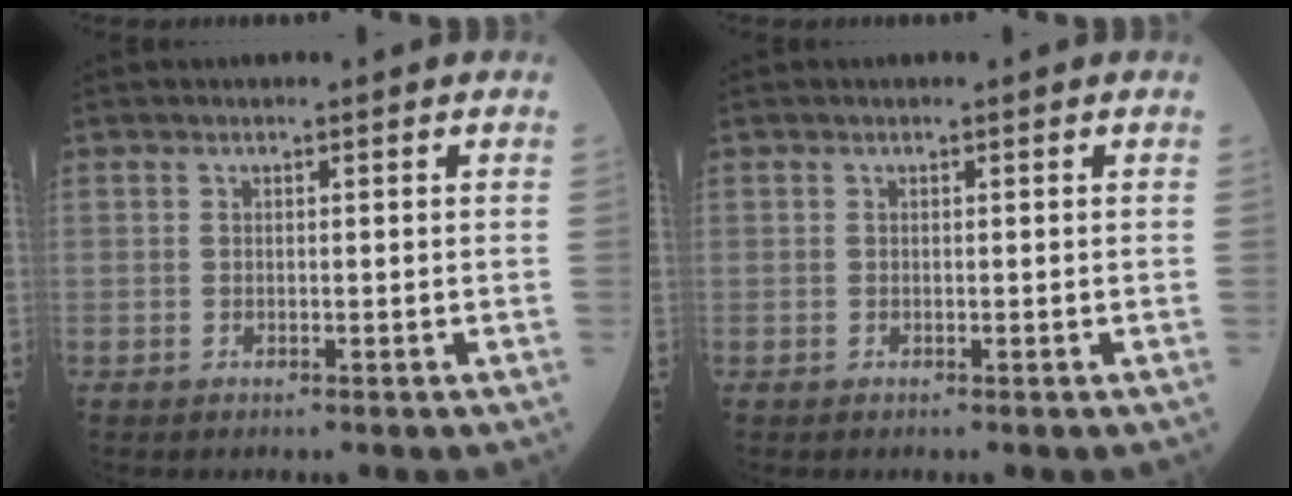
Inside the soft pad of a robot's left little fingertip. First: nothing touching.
{"total": 0.0}